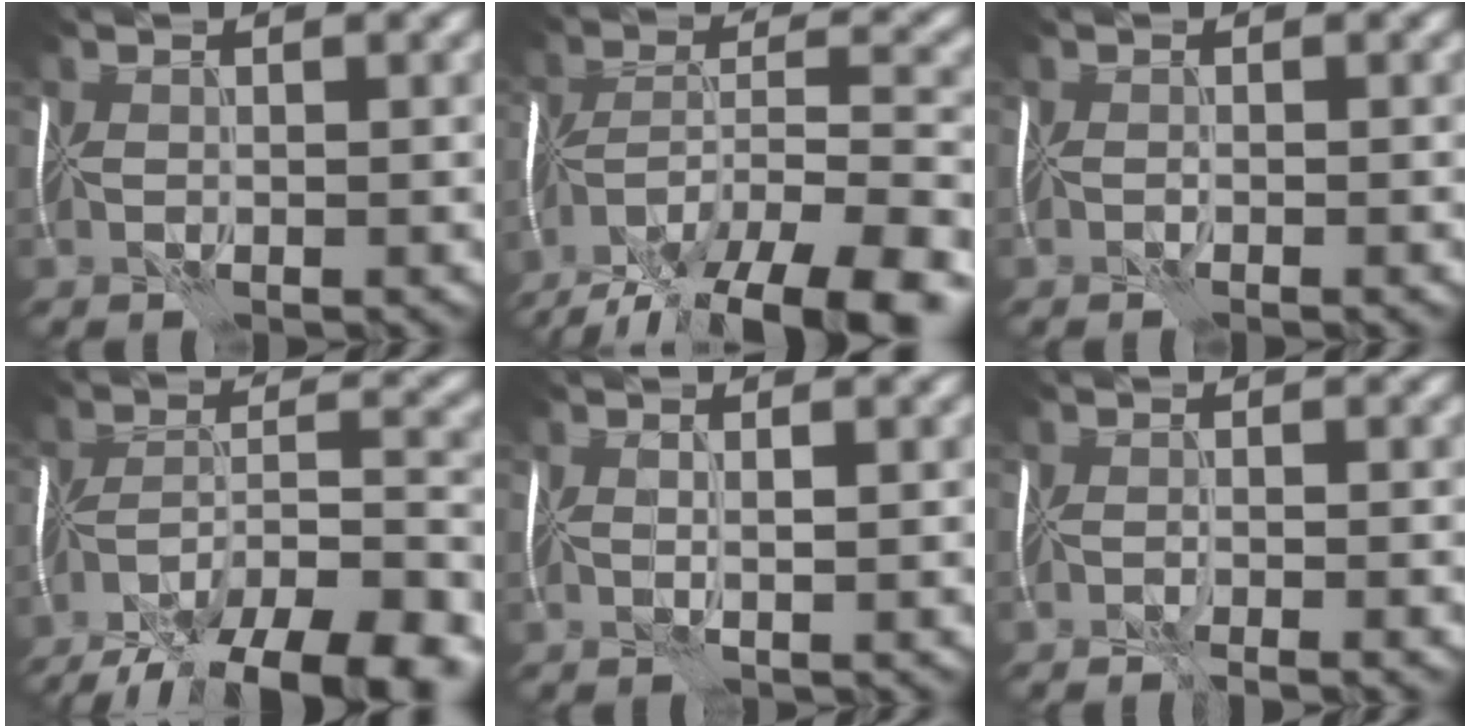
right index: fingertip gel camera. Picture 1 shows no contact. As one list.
[{"total": 17.3, "force": [-13.7, 5.6, 8.8], "torque": [-0.149, -0.020, -0.196]}, {"total": 0.8, "force": [-0.6, -0.1, 0.5], "torque": [-0.006, -0.008, -0.008]}, {"total": 17.3, "force": [-13.8, 5.8, 8.7], "torque": [-0.133, -0.011, -0.188]}, {"total": 0.9, "force": [0.3, -0.1, 0.8], "torque": [-0.012, 0.000, 0.005]}, {"total": 1.7, "force": [-1.2, 0.1, 1.2], "torque": [-0.013, -0.004, -0.022]}]